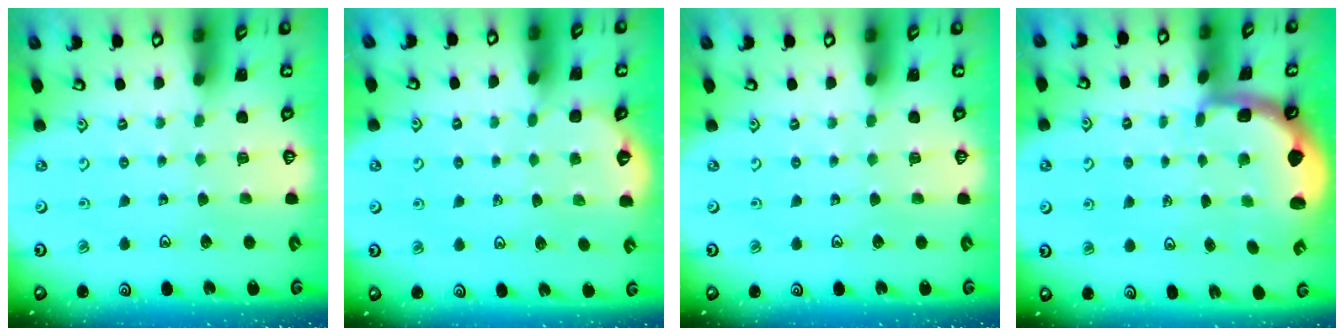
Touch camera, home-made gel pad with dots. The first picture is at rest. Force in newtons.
{"total": 1.6, "press": 1.5, "slide": 0.5}
{"total": 0.0}
{"total": 2.4, "press": 2.1, "slide": 1.2}